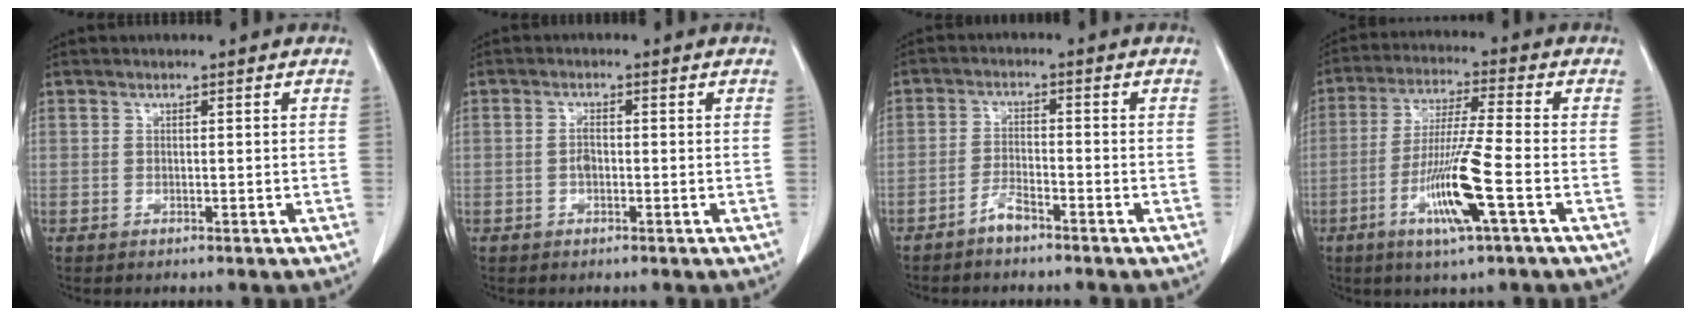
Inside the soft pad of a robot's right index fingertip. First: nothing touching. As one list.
[{"total": 1.6, "force": [-0.3, 0.7, 1.4], "torque": [-0.028, 0.003, -0.007]}, {"total": 2.7, "force": [-2.3, 0.5, 1.4], "torque": [-0.028, 0.001, -0.045]}, {"total": 11.4, "force": [-4.2, -0.3, 10.6], "torque": [-0.210, -0.017, -0.081]}]